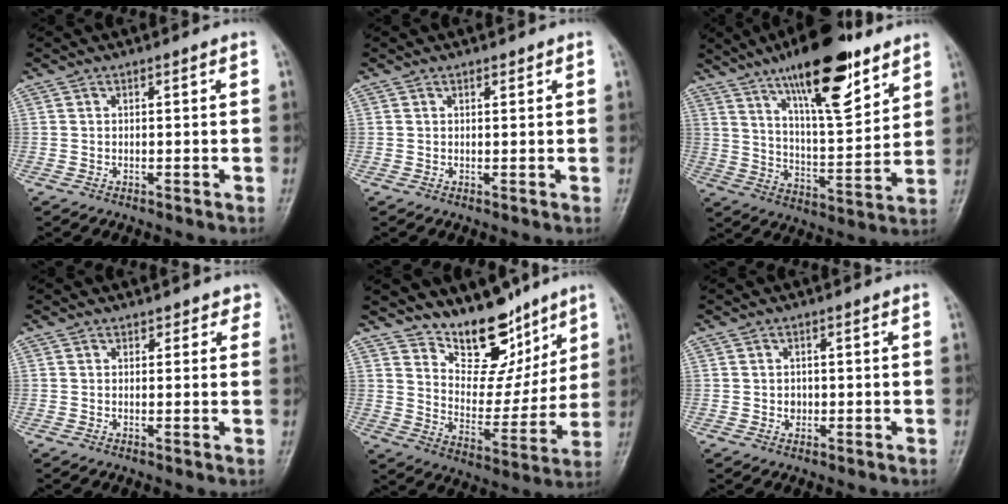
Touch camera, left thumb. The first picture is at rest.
{"total": 0.9, "force": [0.6, 0.5, 0.4], "torque": [-0.004, -0.004, 0.008]}
{"total": 19.6, "force": [12.2, 6.0, 14.1], "torque": [-0.193, -0.058, 0.205]}
{"total": 2.2, "force": [1.6, 1.5, 0.2], "torque": [0.028, -0.006, 0.009]}
{"total": 14.7, "force": [10.8, 7.7, 6.3], "torque": [-0.043, -0.071, 0.188]}
{"total": 1.6, "force": [-0.1, 1.4, 0.7], "torque": [-0.003, 0.003, 0.001]}